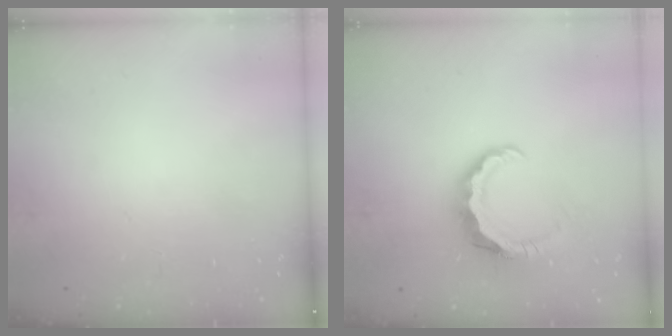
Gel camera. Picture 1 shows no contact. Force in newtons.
{"total": 8.2, "press": 8.2, "slide": 1.1}